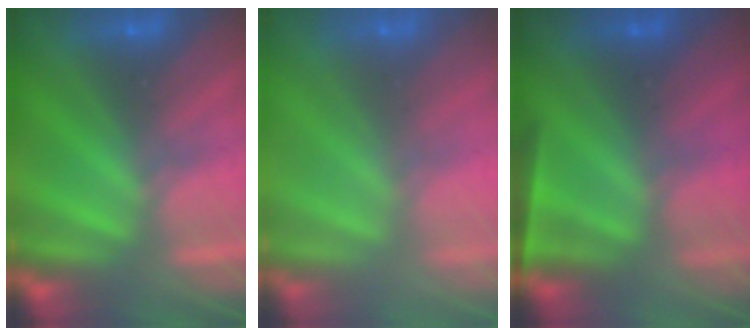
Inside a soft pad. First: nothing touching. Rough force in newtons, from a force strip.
{"total": 8.7}
{"total": 4.6}